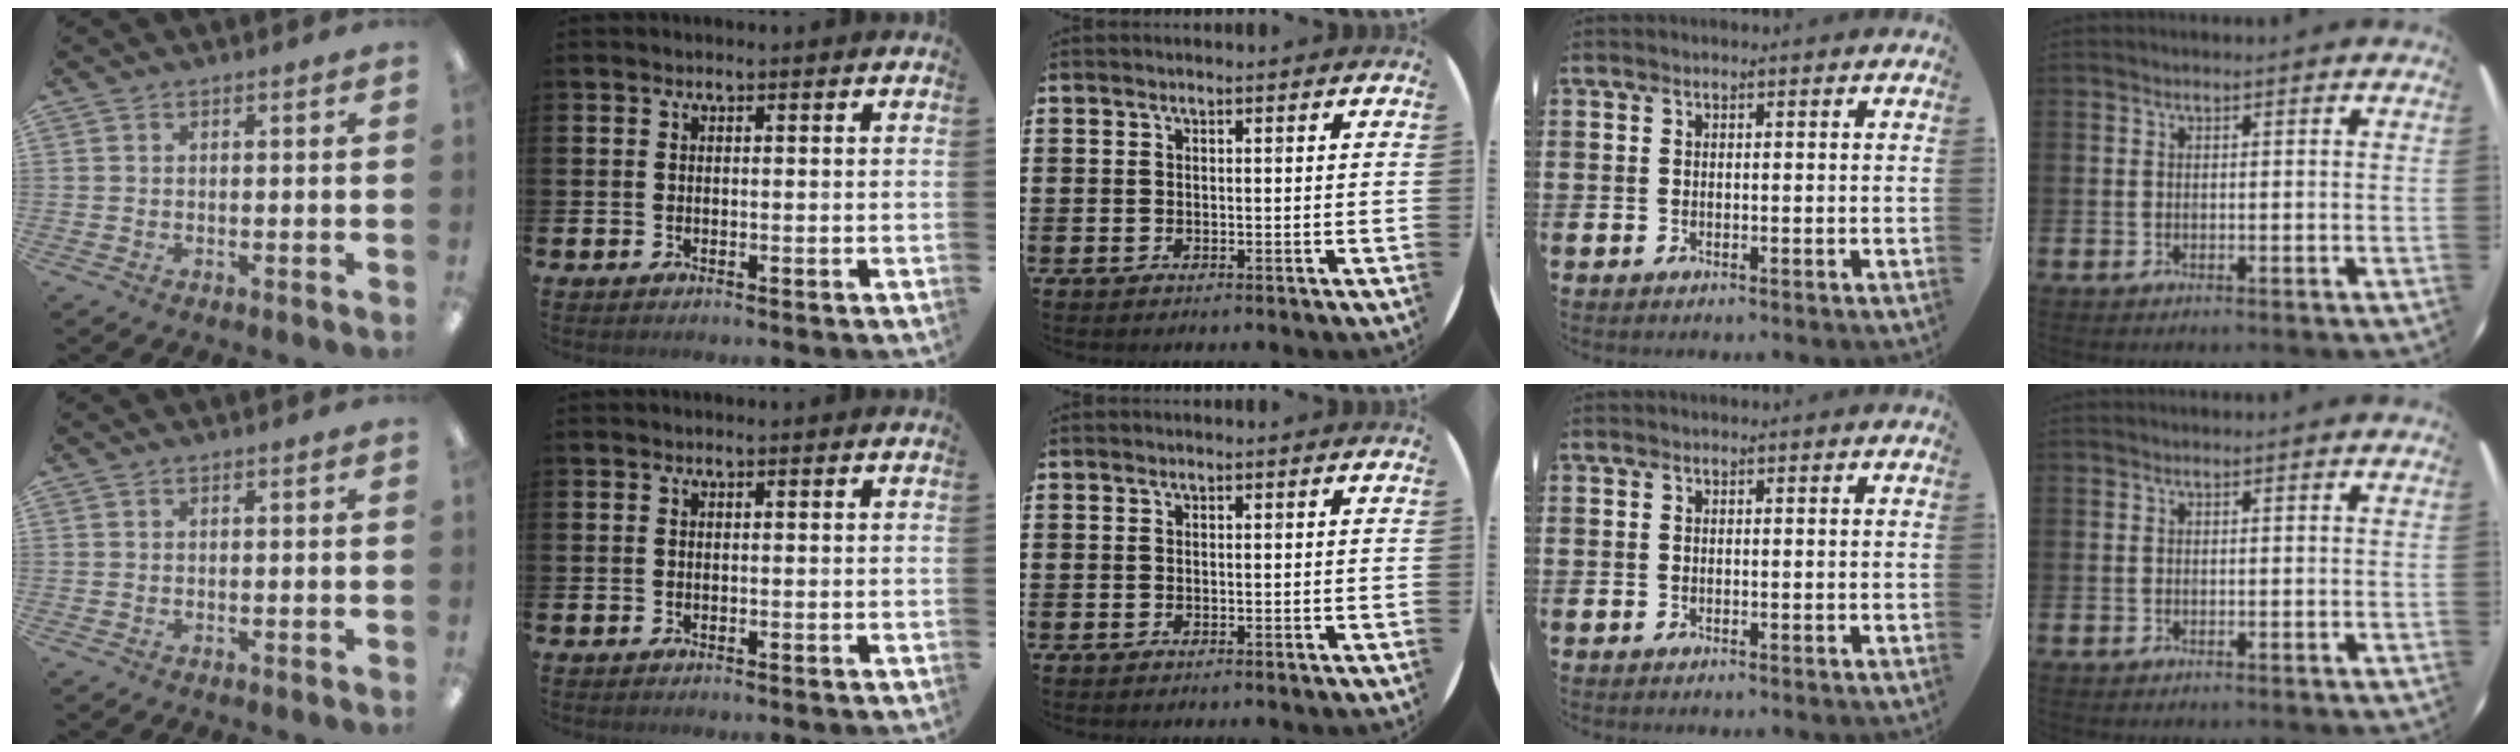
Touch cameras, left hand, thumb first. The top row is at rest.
{}